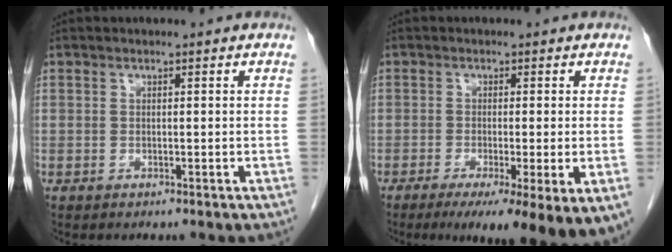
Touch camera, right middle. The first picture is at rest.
{"total": 13.9, "force": [-9.8, 0.8, 9.8], "torque": [-0.093, -0.031, -0.132]}